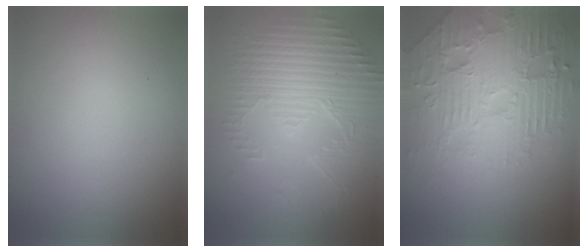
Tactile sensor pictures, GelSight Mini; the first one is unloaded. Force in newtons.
{"total": 5.6, "press": 3.5, "slide": 4.4}
{"total": 7.6, "press": 5.7, "slide": 5.1}